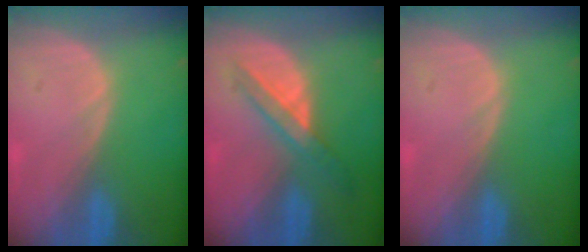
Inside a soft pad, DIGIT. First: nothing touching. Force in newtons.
{"total": 5.8, "press": 5.3, "slide": 2.3}
{"total": 0.0}